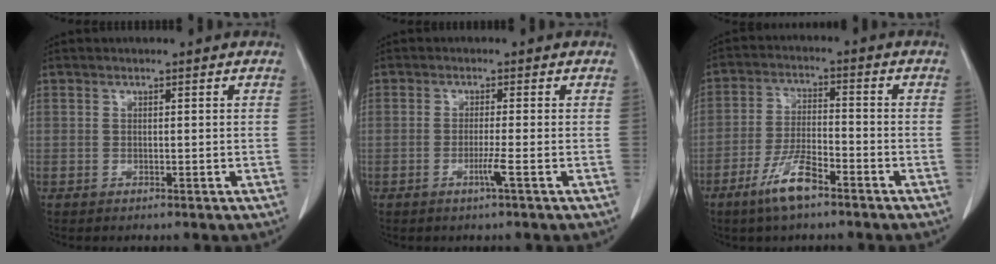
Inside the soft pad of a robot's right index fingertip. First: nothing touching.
{"total": 2.2, "force": [-1.0, -0.6, 1.8], "torque": [-0.038, -0.005, -0.021]}
{"total": 7.6, "force": [-5.0, 1.5, 5.5], "torque": [-0.115, -0.009, -0.092]}